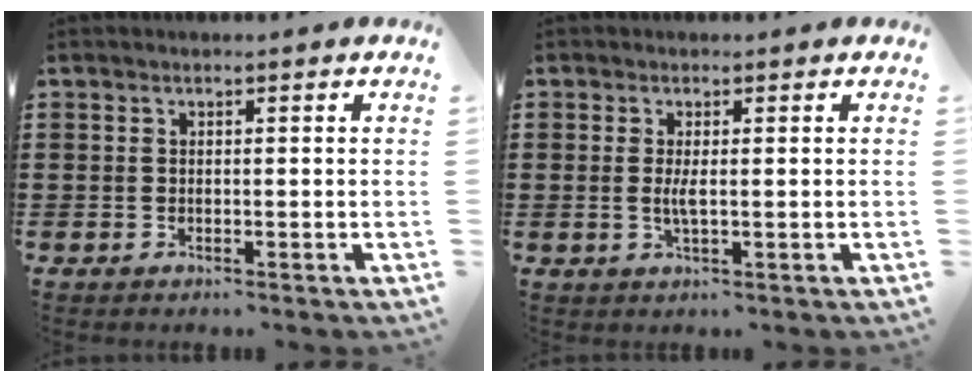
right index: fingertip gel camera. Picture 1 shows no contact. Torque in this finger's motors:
{"motor_torque": [1.53, 0.61, 0.52, 0.06]}